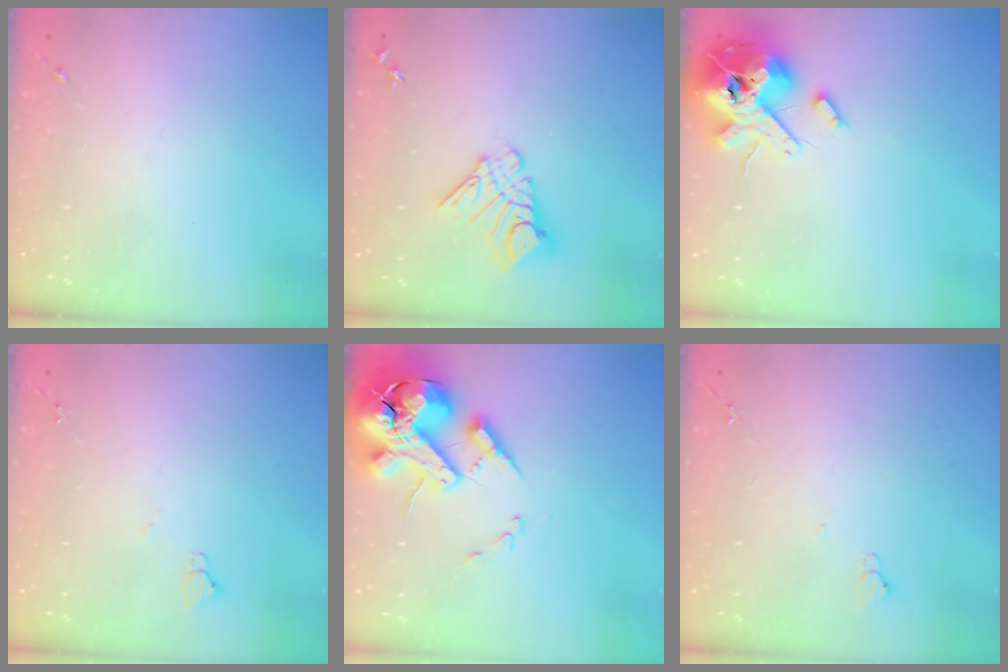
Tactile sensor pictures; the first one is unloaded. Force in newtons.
{"total": 11.6, "press": 11.6, "slide": 1.2}
{"total": 15.4, "press": 15.2, "slide": 2.6}
{"total": 3.6, "press": 3.6, "slide": 0.5}
{"total": 18.6, "press": 18.4, "slide": 3.1}
{"total": 4.9, "press": 4.8, "slide": 0.7}